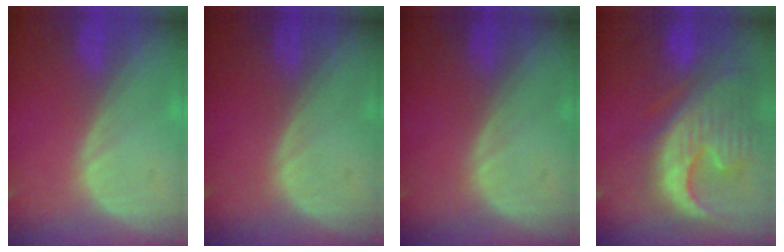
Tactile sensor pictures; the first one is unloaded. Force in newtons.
{"total": 0.0}
{"total": 0.0}
{"total": 13.5, "press": 11.4, "slide": 7.2}